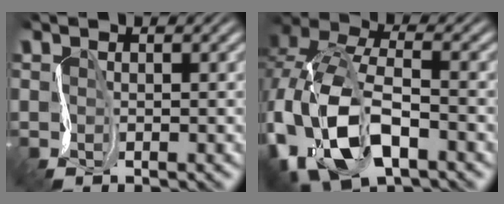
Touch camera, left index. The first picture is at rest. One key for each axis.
{"total": 10.5, "fx": -4.1, "fy": 6.1, "fz": 7.5, "tx": -0.182, "ty": -0.009, "tz": -0.080}